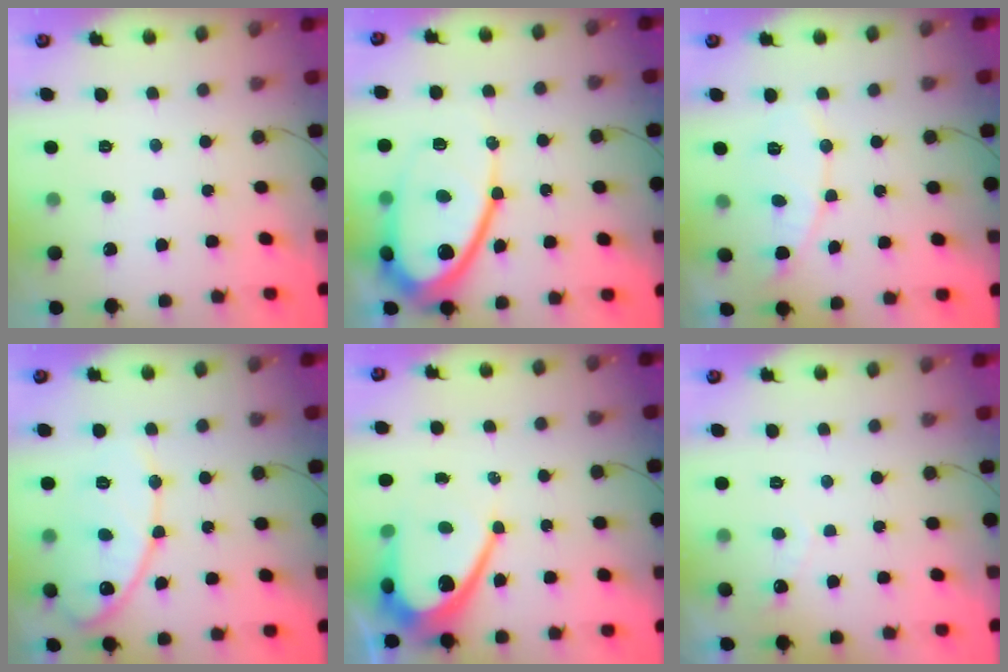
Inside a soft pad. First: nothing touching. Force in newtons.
{"total": 18.3, "press": 18.2, "slide": 1.8}
{"total": 6.9, "press": 6.9, "slide": 0.3}
{"total": 13.6, "press": 13.6, "slide": 0.9}
{"total": 11.9, "press": 11.9, "slide": 1.0}
{"total": 3.0, "press": 3.0, "slide": 0.1}